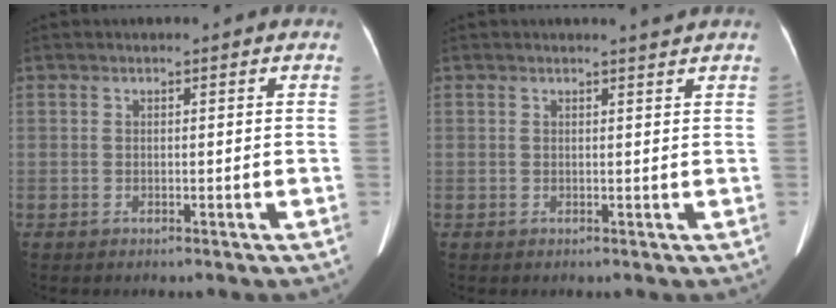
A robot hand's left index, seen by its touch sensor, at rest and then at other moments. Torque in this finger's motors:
{"motor_torque": [0.13, -0.22, -0.04, 0.03]}